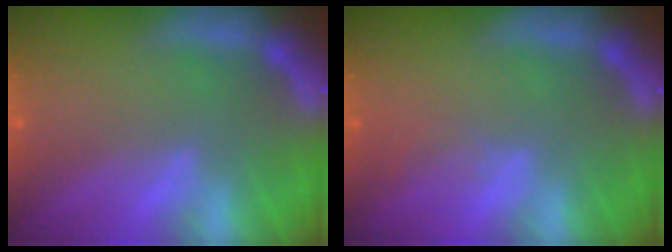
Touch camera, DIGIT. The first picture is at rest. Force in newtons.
{"total": 1.0}